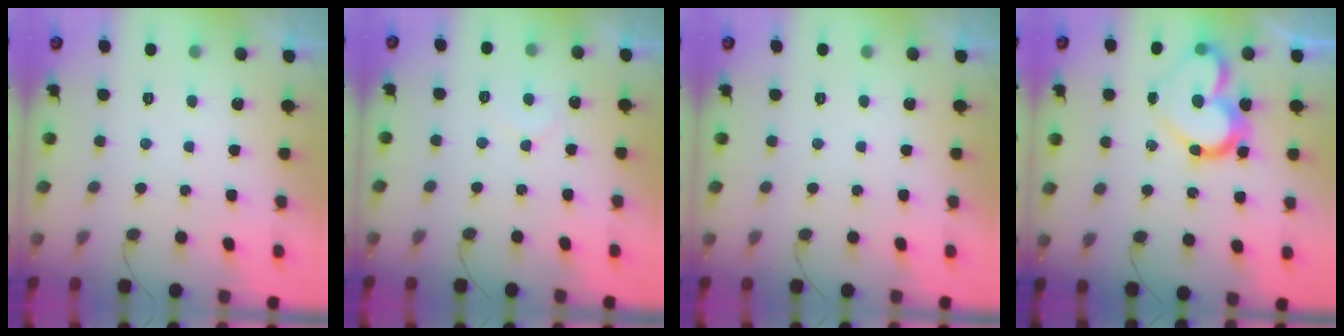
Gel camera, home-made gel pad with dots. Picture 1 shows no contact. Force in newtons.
{"total": 4.8, "press": 4.8, "slide": 0.3}
{"total": 0.0}
{"total": 15.0, "press": 14.8, "slide": 2.0}